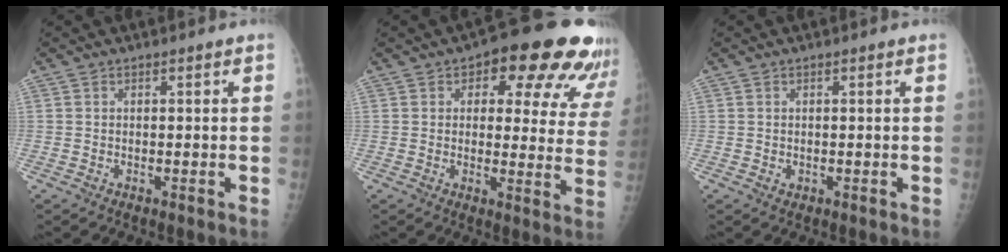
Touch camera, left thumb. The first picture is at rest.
{"total": 18.2, "force": [11.0, 8.4, 11.8], "torque": [-0.090, -0.031, 0.119]}
{"total": 0.7, "force": [0.1, 0.5, 0.5], "torque": [-0.003, -0.001, 0.005]}